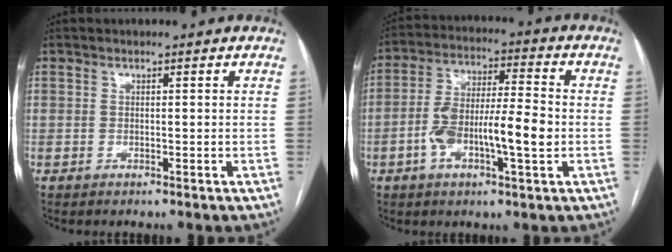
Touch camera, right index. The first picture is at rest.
{"total": 11.9, "force": [-2.6, 2.7, 11.3], "torque": [-0.211, 0.017, -0.045]}